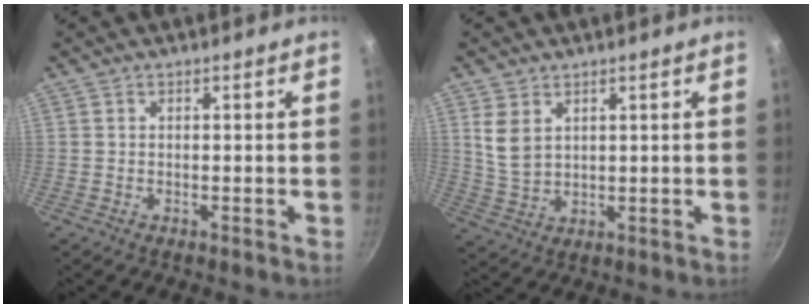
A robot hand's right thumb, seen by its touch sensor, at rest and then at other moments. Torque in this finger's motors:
{"motor_torque": [0.05, 0.04, 0.03, 0.00, 0.04]}